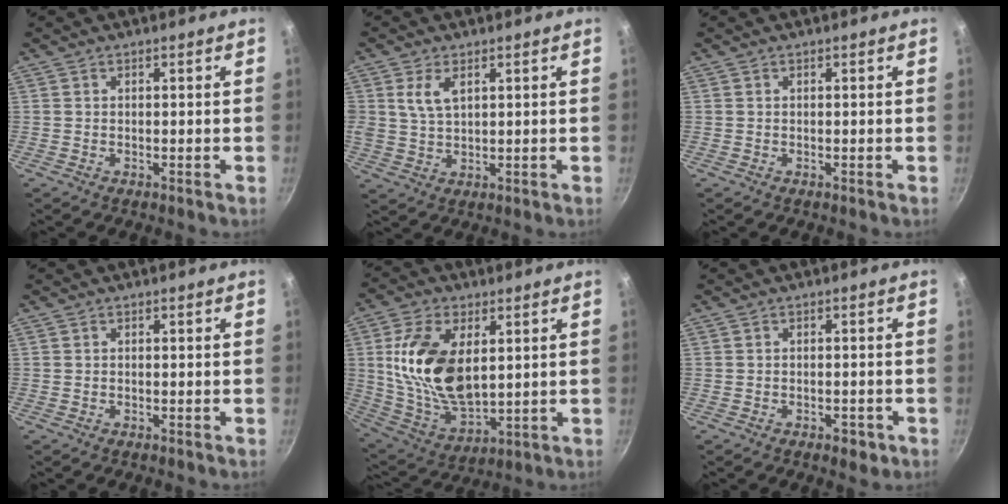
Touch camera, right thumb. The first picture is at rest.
{"total": 5.0, "force": [2.0, 2.8, 3.6], "torque": [-0.068, -0.009, 0.042]}
{"total": 0.0}
{"total": 0.0}
{"total": 17.9, "force": [3.6, 10.2, 14.3], "torque": [-0.260, -0.022, 0.080]}
{"total": 3.2, "force": [-1.7, 1.7, 2.2], "torque": [-0.025, 0.012, -0.015]}